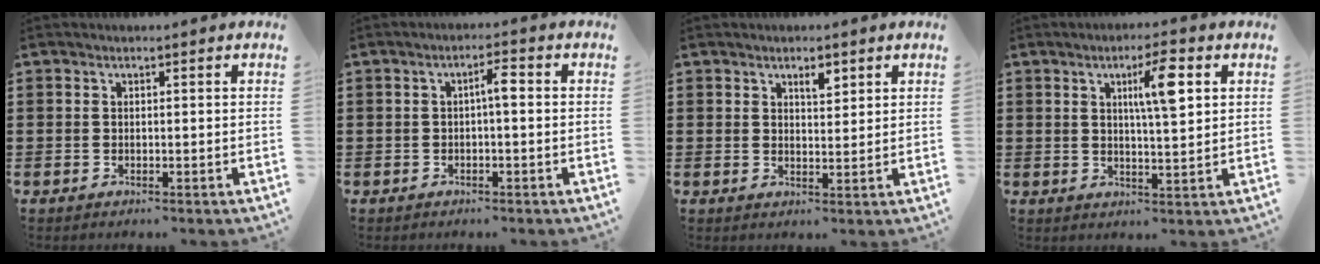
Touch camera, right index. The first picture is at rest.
{"total": 2.5, "force": [-0.1, 0.5, 2.4], "torque": [-0.046, 0.006, -0.005]}
{"total": 2.5, "force": [1.8, 1.0, 1.5], "torque": [-0.018, -0.003, 0.028]}
{"total": 6.9, "force": [2.4, 1.3, 6.3], "torque": [-0.114, 0.002, 0.033]}